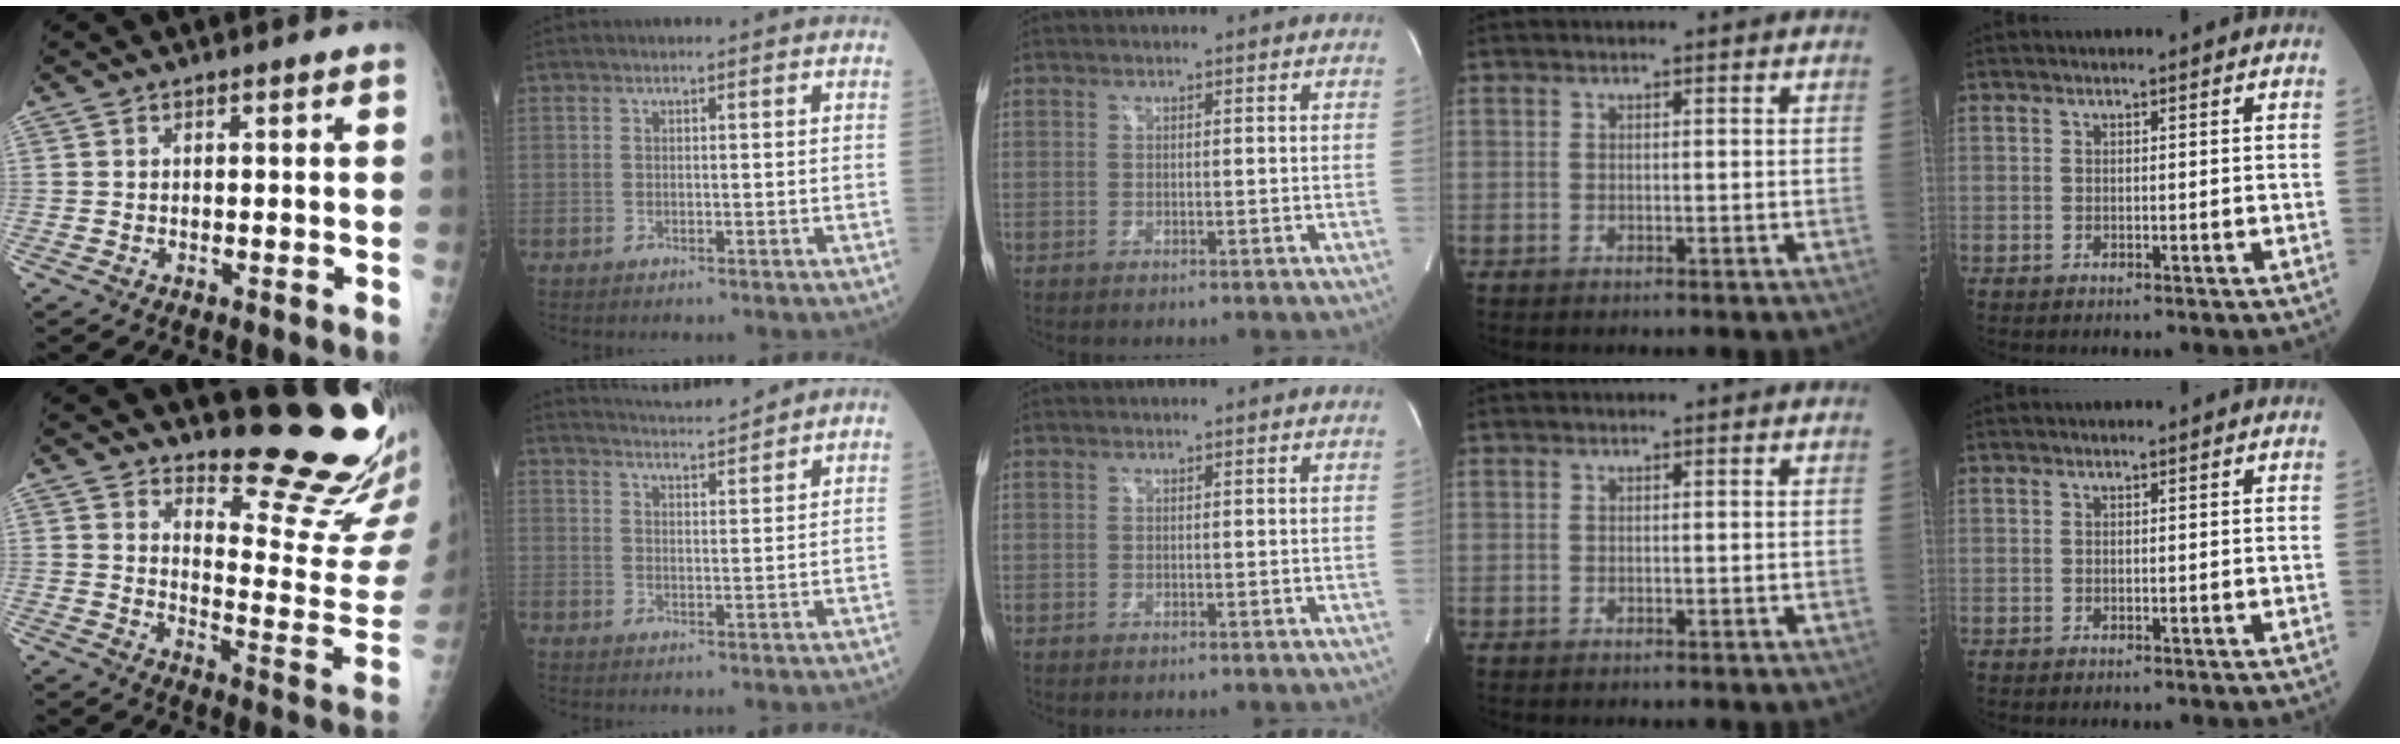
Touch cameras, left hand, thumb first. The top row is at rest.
{"thumb": {"total": 17.6, "force": [16.3, 3.2, 5.8], "torque": [-0.032, -0.189, 0.206]}, "index": {"total": 6.9, "force": [6.8, -0.6, 1.5], "torque": [-0.029, 0.009, 0.103]}}